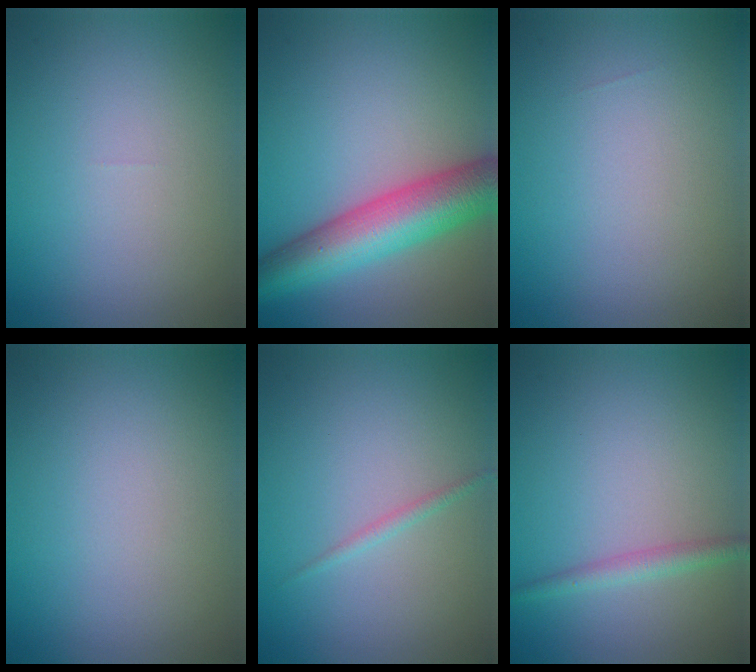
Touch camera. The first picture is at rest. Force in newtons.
{"total": 8.3, "press": 8.3, "slide": 0.3}
{"total": 0.0}
{"total": 0.0}
{"total": 0.8, "press": 0.8, "slide": 0.1}
{"total": 1.7, "press": 1.7, "slide": 0.0}